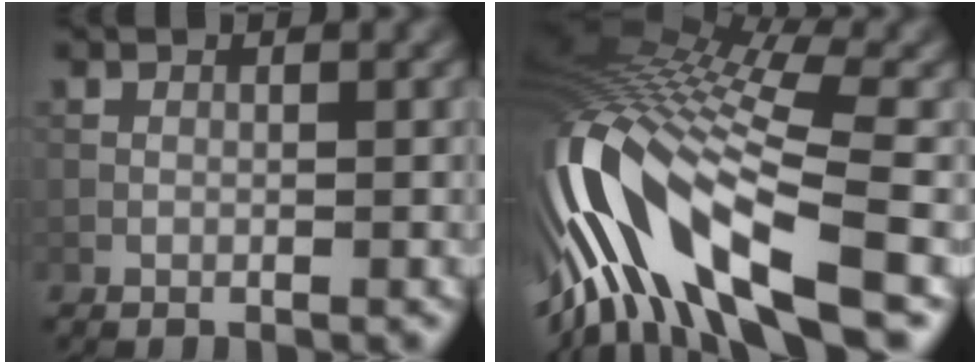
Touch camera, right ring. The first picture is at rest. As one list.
[{"total": 14.9, "force": [-3.6, 5.4, 13.4], "torque": [-0.284, 0.007, -0.058]}]